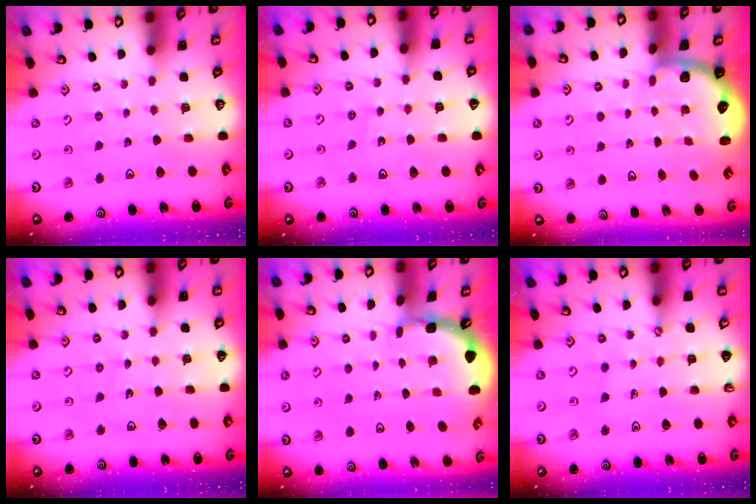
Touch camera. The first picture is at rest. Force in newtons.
{"total": 3.8, "press": 3.5, "slide": 1.6}
{"total": 2.1, "press": 1.9, "slide": 0.8}
{"total": 2.5, "press": 2.5, "slide": 0.2}
{"total": 1.8, "press": 1.8, "slide": 0.1}
{"total": 1.1, "press": 1.1, "slide": 0.1}